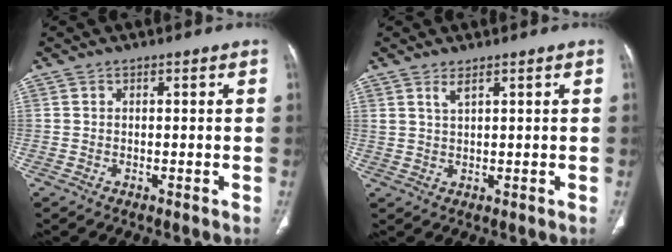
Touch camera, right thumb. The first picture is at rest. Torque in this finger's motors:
{"motor_torque": [-0.22, 0.07, 0.28, 0.46, 0.02]}